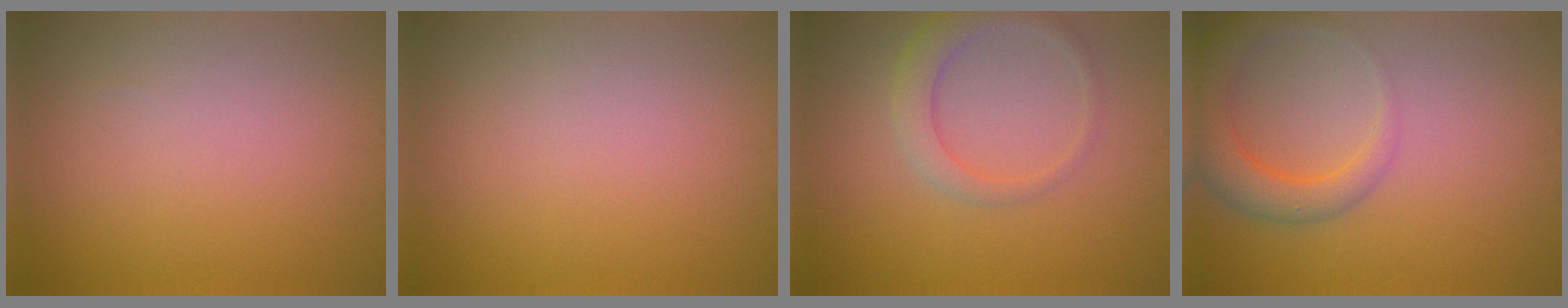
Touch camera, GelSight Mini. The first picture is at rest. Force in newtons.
{"total": 0.0}
{"total": 2.9, "press": 2.9, "slide": 0.2}
{"total": 4.3, "press": 4.3, "slide": 0.5}